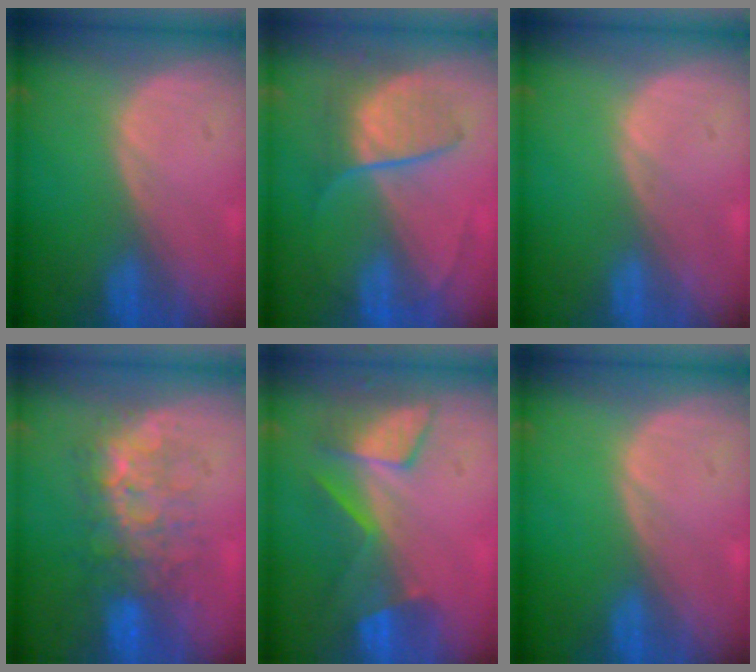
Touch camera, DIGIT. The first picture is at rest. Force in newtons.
{"total": 6.4, "press": 6.4, "slide": 0.8}
{"total": 0.0}
{"total": 7.9, "press": 7.7, "slide": 1.4}
{"total": 8.5, "press": 7.3, "slide": 4.3}
{"total": 0.0}